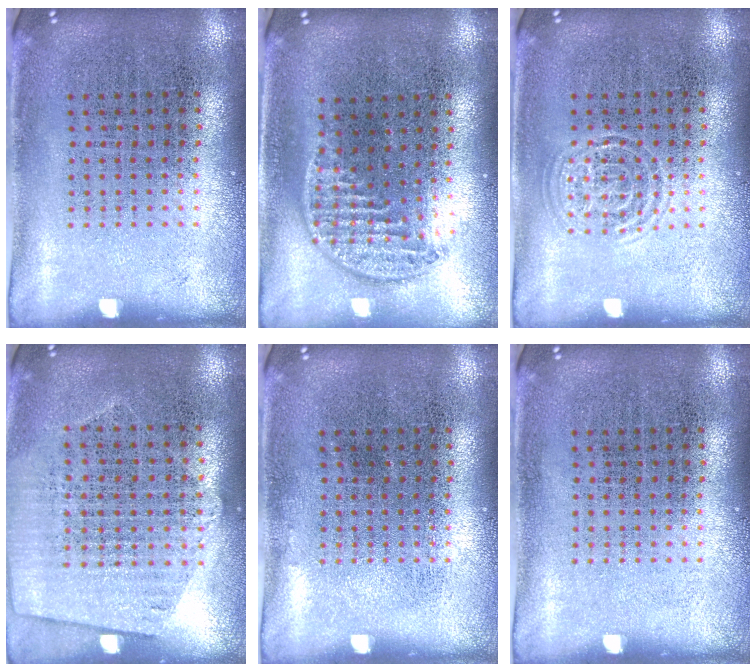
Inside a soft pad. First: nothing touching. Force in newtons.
{"total": 1.3, "press": 1.1, "slide": 0.7}
{"total": 1.5, "press": 1.5, "slide": 0.3}
{"total": 1.3, "press": 1.1, "slide": 0.6}
{"total": 0.0}
{"total": 0.0}